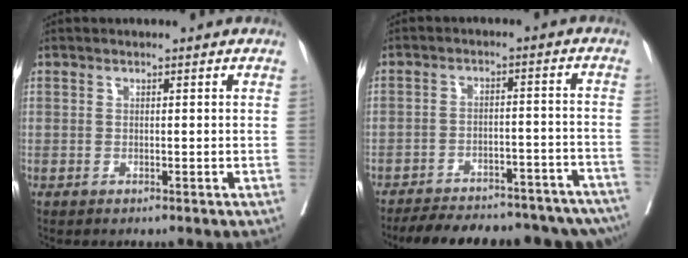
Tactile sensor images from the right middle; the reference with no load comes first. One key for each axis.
{"total": 24.7, "fx": -21.6, "fy": 6.7, "fz": 10.0, "tx": -0.127, "ty": 0.000, "tz": -0.272}